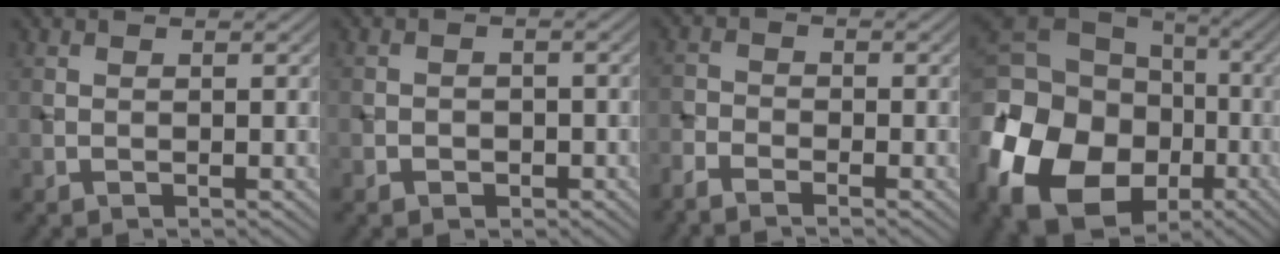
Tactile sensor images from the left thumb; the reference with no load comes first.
{"total": 1.6, "force": [-0.9, 1.2, 0.6], "torque": [-0.008, -0.001, -0.018]}
{"total": 3.3, "force": [-2.9, 1.0, 1.4], "torque": [-0.030, -0.008, -0.067]}
{"total": 22.0, "force": [-7.5, 16.3, 12.8], "torque": [-0.300, -0.034, -0.132]}